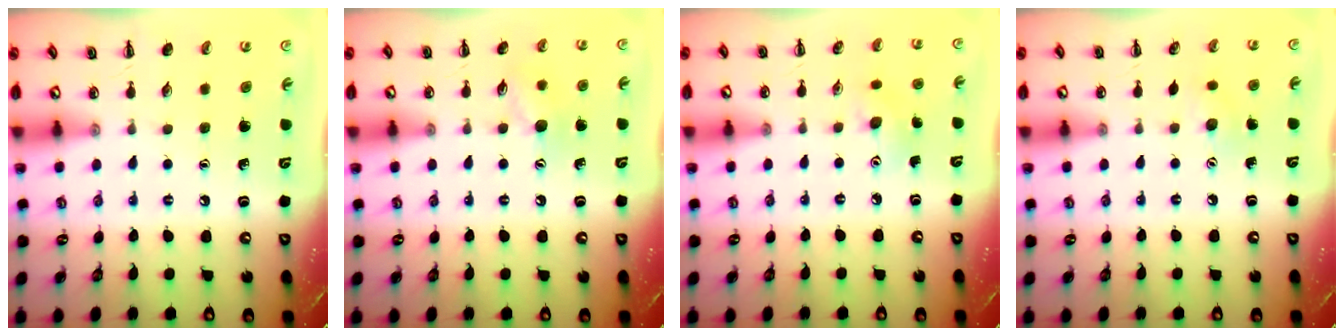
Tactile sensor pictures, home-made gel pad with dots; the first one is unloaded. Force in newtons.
{"total": 7.8, "press": 7.7, "slide": 0.8}
{"total": 4.9, "press": 4.8, "slide": 1.0}
{"total": 5.7, "press": 5.5, "slide": 1.4}